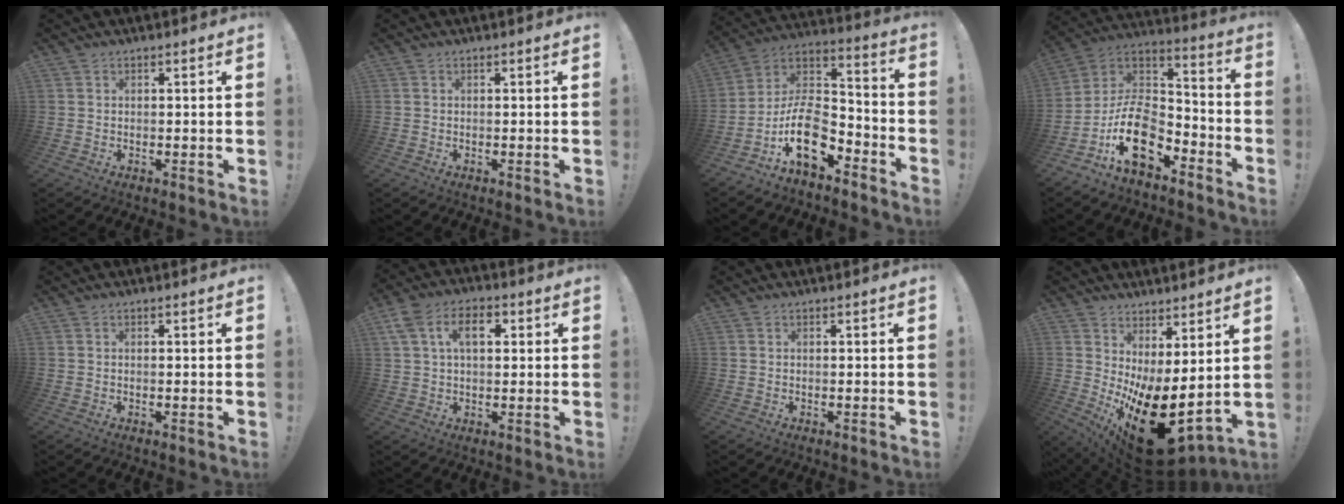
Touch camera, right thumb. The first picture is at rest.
{"total": 0.0}
{"total": 17.2, "force": [-8.0, 10.2, 11.3], "torque": [-0.198, 0.049, -0.128]}
{"total": 18.8, "force": [-8.6, 11.8, 11.7], "torque": [-0.205, 0.050, -0.140]}
{"total": 0.0}
{"total": 9.8, "force": [2.8, 6.0, 7.3], "torque": [-0.126, 0.011, 0.050]}
{"total": 0.0}
{"total": 17.6, "force": [-5.5, 7.0, 15.1], "torque": [-0.219, 0.008, -0.068]}